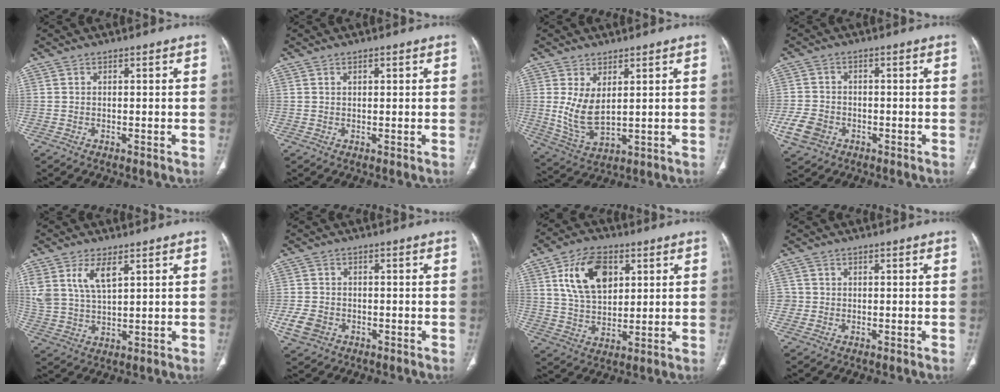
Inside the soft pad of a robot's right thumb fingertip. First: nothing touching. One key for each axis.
{"total": 1.1, "fx": 0.5, "fy": 0.6, "fz": 0.7, "tx": -0.011, "ty": -0.001, "tz": 0.008}
{"total": 8.0, "fx": 1.8, "fy": 4.2, "fz": 6.6, "tx": -0.131, "ty": -0.018, "tz": 0.054}
{"total": 6.3, "fx": -2.5, "fy": 4.9, "fz": 3.0, "tx": -0.060, "ty": 0.013, "tz": -0.041}
{"total": 8.0, "fx": 3.8, "fy": 3.8, "fz": 5.8, "tx": -0.116, "ty": -0.011, "tz": 0.085}
{"total": 5.2, "fx": -1.9, "fy": 4.2, "fz": 2.5, "tx": -0.052, "ty": 0.008, "tz": -0.028}
{"total": 13.2, "fx": 4.7, "fy": 8.2, "fz": 9.2, "tx": -0.142, "ty": -0.012, "tz": 0.090}
{"total": 1.9, "fx": -0.3, "fy": 1.9, "fz": 0.0, "tx": 0.011, "ty": 0.007, "tz": -0.007}